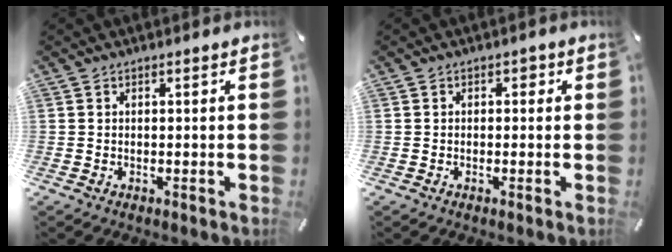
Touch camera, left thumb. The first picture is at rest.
{"total": 1.2, "force": [-0.1, 1.0, 0.6], "torque": [-0.005, 0.005, -0.008]}